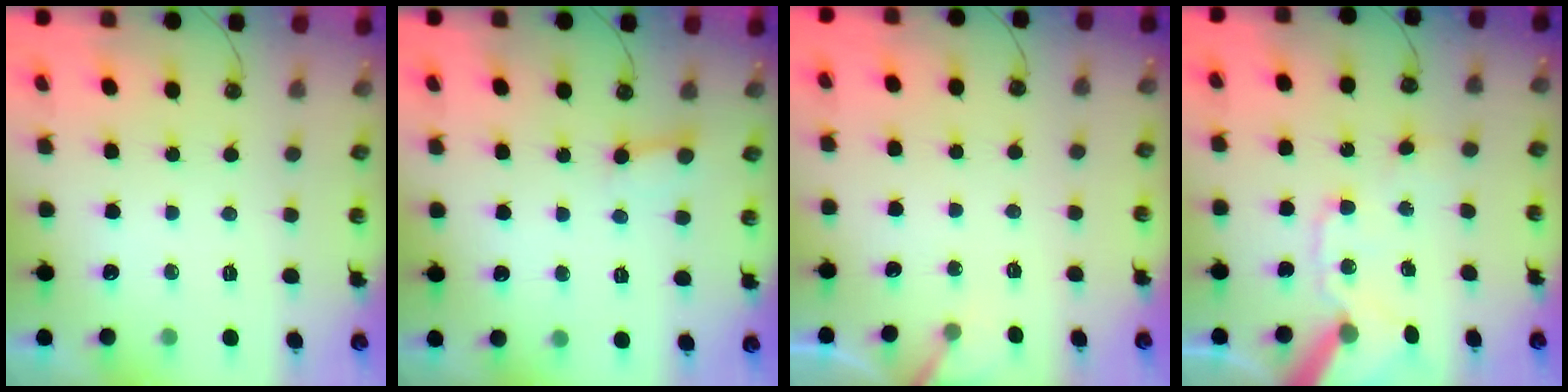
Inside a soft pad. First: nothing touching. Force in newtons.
{"total": 2.6, "press": 2.6, "slide": 0.3}
{"total": 3.0, "press": 3.0, "slide": 0.3}
{"total": 13.6, "press": 13.4, "slide": 2.0}